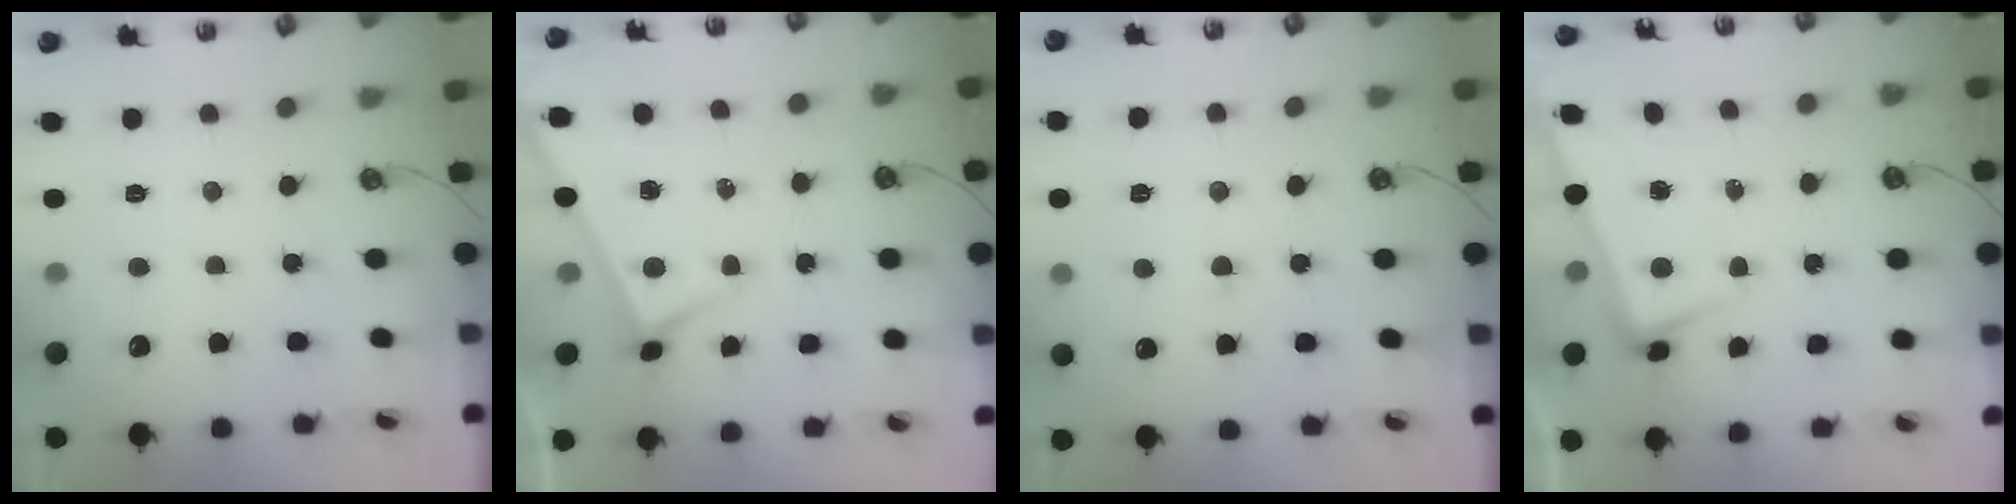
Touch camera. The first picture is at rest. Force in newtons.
{"total": 2.9, "press": 2.9, "slide": 0.3}
{"total": 3.1, "press": 3.1, "slide": 0.4}
{"total": 3.1, "press": 3.0, "slide": 1.0}